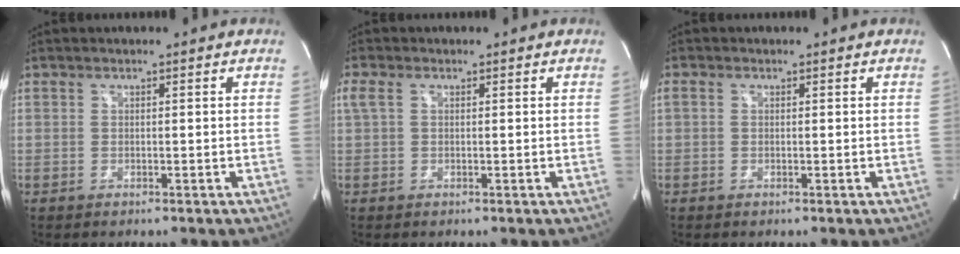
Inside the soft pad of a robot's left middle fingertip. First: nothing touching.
{"total": 3.2, "force": [1.0, 1.8, 2.4], "torque": [-0.079, 0.030, 0.025]}
{"total": 1.4, "force": [0.2, 0.9, 1.0], "torque": [-0.033, 0.013, 0.006]}